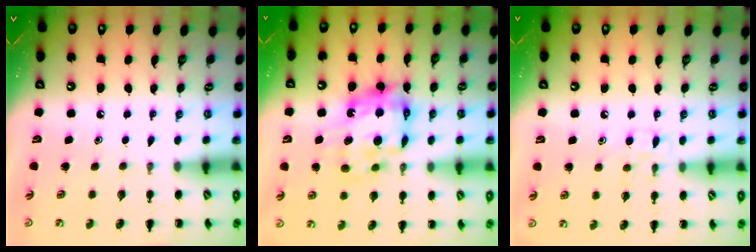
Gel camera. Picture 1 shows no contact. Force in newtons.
{"total": 15.0, "press": 14.9, "slide": 1.5}
{"total": 7.1, "press": 6.9, "slide": 1.8}